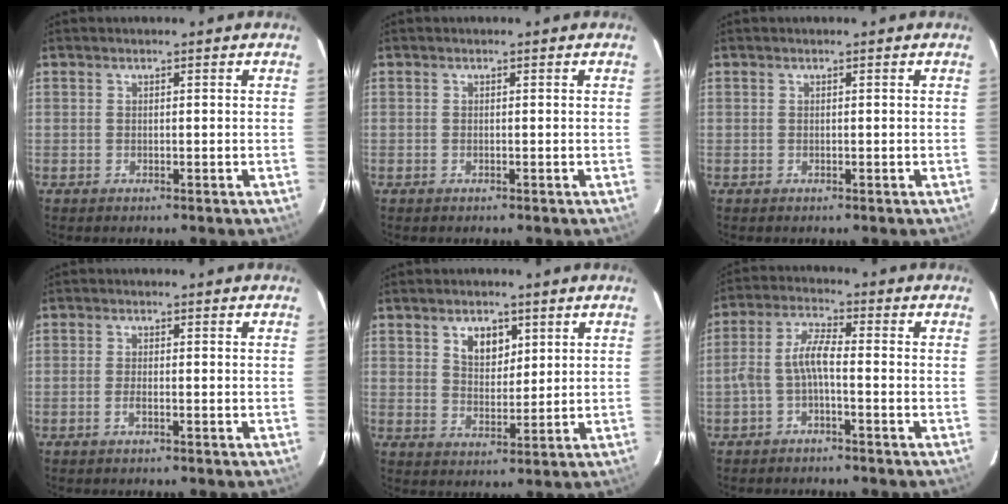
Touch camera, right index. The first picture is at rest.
{"total": 0.0}
{"total": 0.0}
{"total": 1.4, "force": [-0.7, 0.4, 1.2], "torque": [-0.027, 0.000, -0.013]}
{"total": 5.7, "force": [2.7, 3.7, 3.4], "torque": [-0.051, 0.006, 0.050]}
{"total": 5.0, "force": [-1.9, 1.2, 4.5], "torque": [-0.104, 0.016, -0.036]}